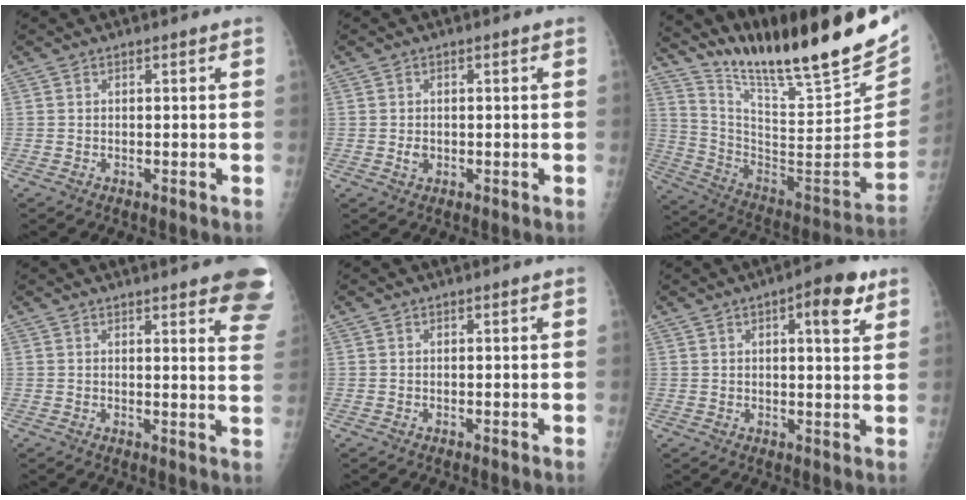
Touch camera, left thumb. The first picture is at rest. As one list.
[{"total": 1.6, "force": [-0.2, 1.3, 0.9], "torque": [-0.013, 0.001, -0.002]}, {"total": 27.7, "force": [22.5, 3.6, 15.7], "torque": [-0.230, -0.128, 0.360]}, {"total": 13.0, "force": [9.1, 3.0, 8.9], "torque": [-0.080, -0.037, 0.086]}, {"total": 0.0}, {"total": 7.9, "force": [3.7, 2.8, 6.4], "torque": [-0.071, -0.007, 0.044]}]